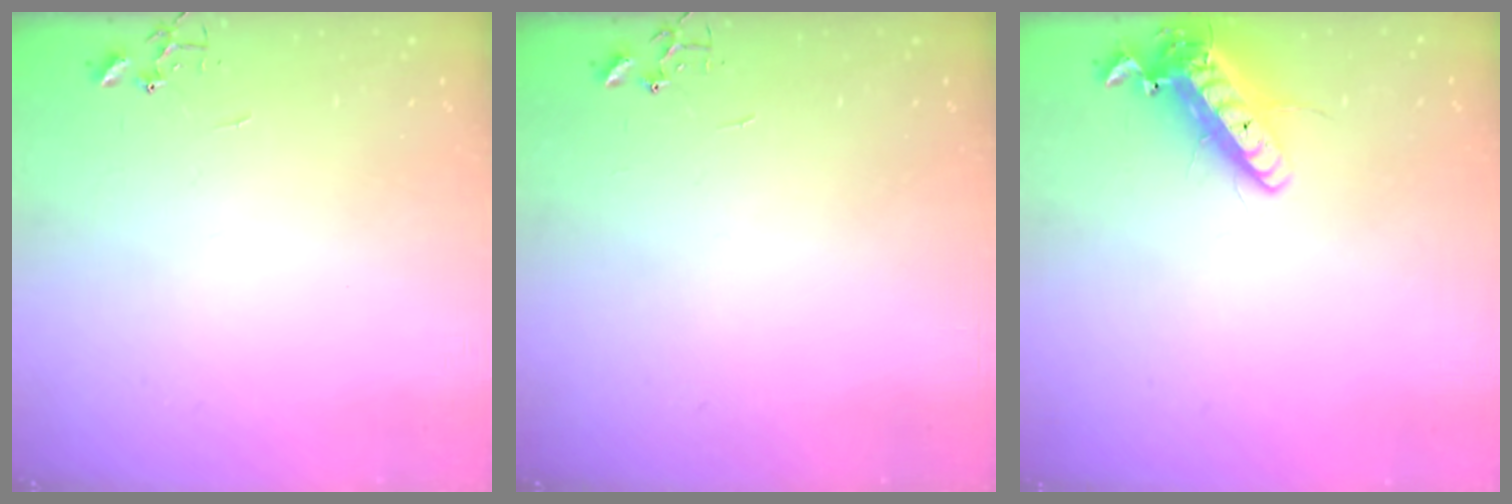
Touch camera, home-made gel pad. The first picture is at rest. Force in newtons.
{"total": 0.0}
{"total": 14.8, "press": 14.5, "slide": 2.9}